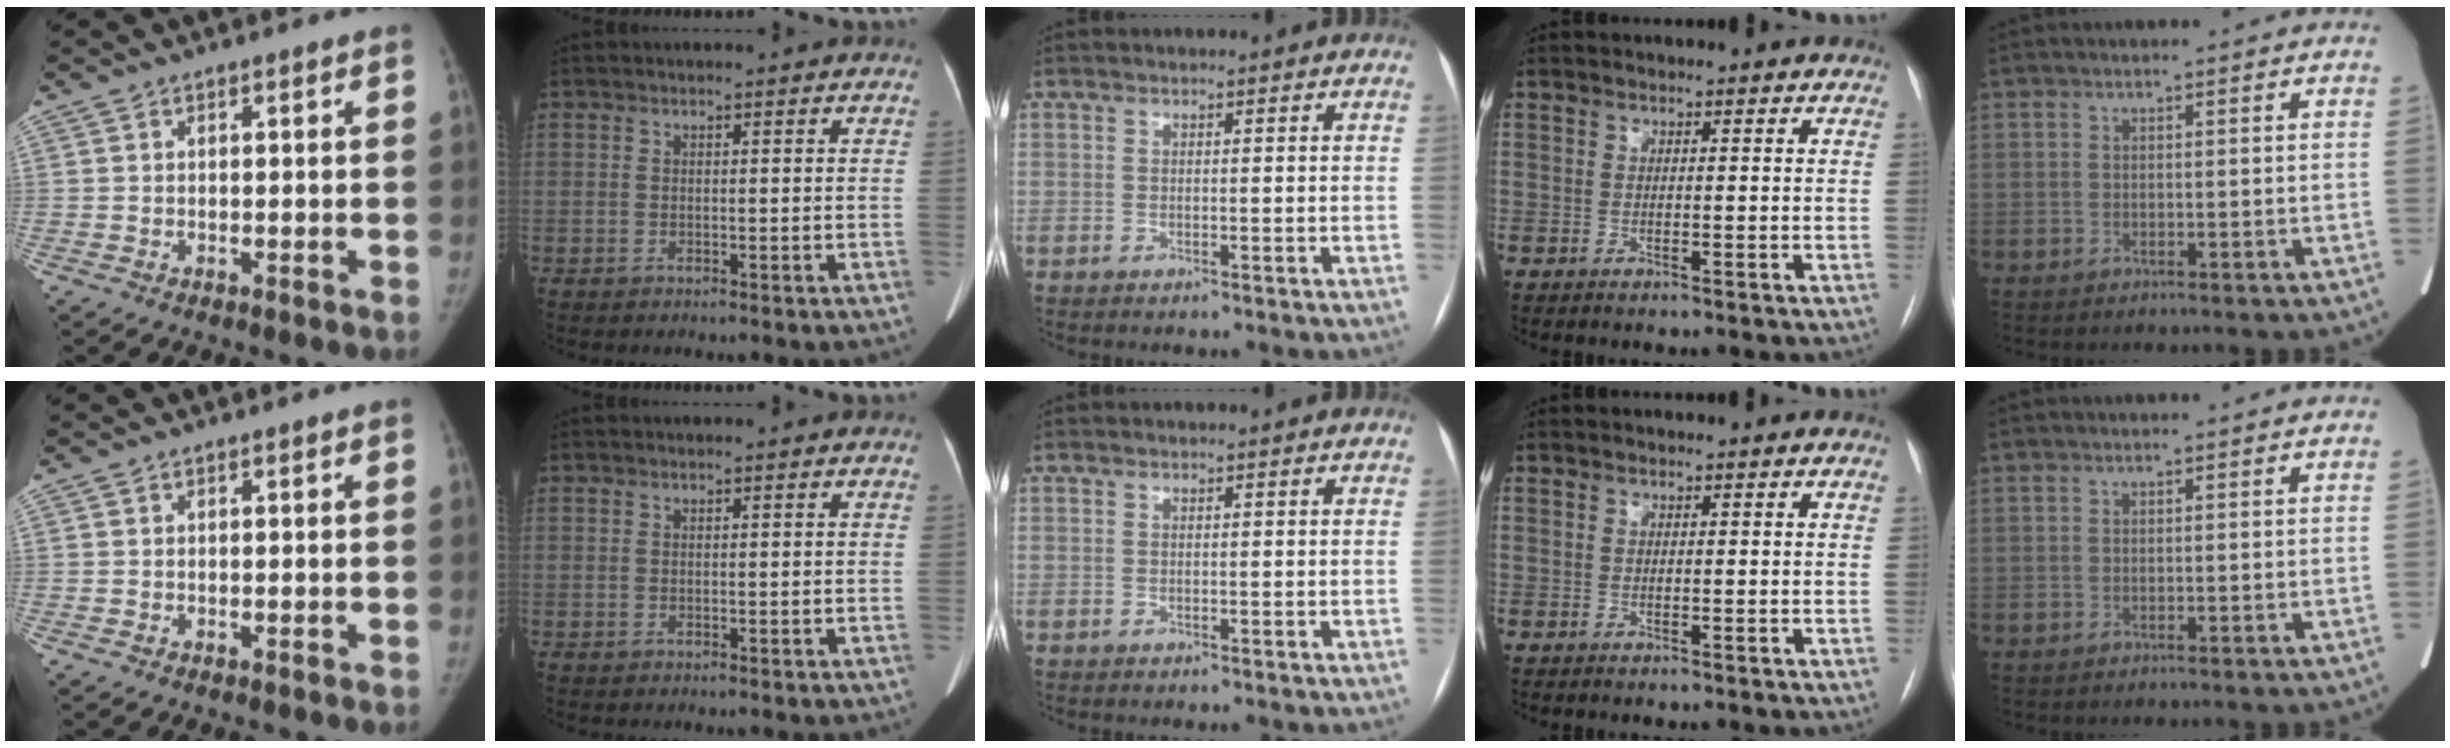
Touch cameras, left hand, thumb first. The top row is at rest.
{}